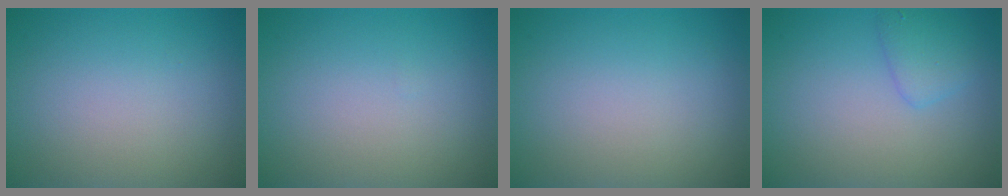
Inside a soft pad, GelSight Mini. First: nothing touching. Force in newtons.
{"total": 0.0}
{"total": 0.0}
{"total": 1.8, "press": 1.8, "slide": 0.2}